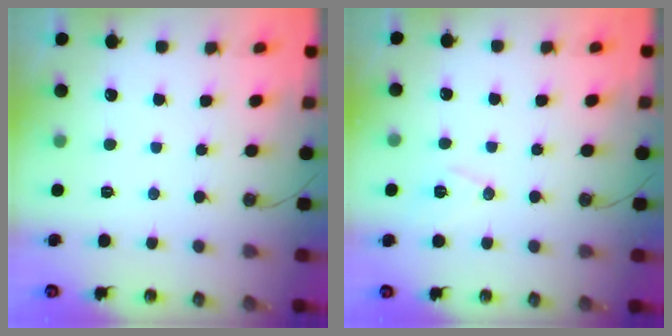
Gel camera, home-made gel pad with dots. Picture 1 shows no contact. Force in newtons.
{"total": 7.9, "press": 7.0, "slide": 3.6}